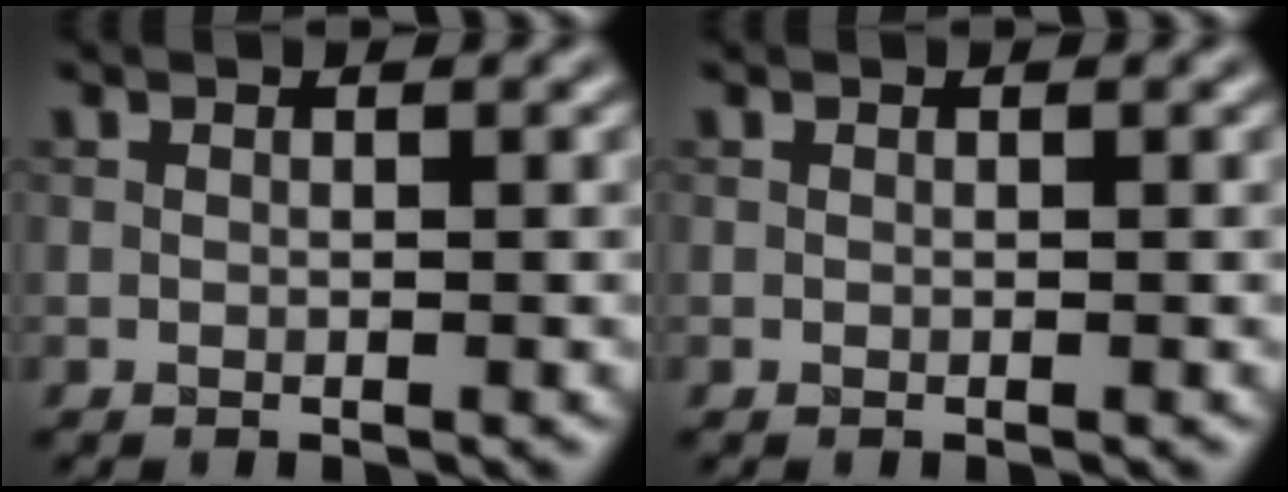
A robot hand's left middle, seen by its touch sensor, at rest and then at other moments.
{"total": 0.0}